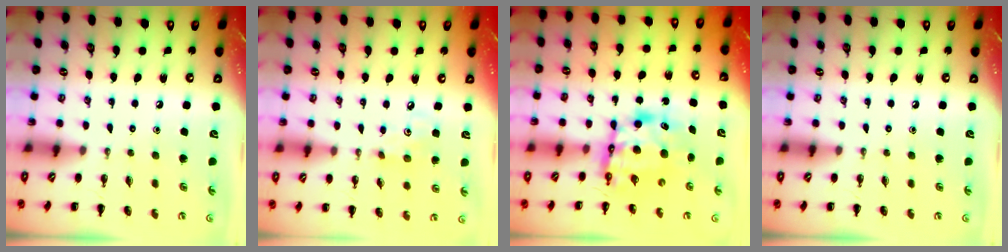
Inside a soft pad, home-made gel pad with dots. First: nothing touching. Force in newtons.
{"total": 3.2, "press": 3.2, "slide": 0.5}
{"total": 6.9, "press": 6.7, "slide": 1.6}
{"total": 0.0}